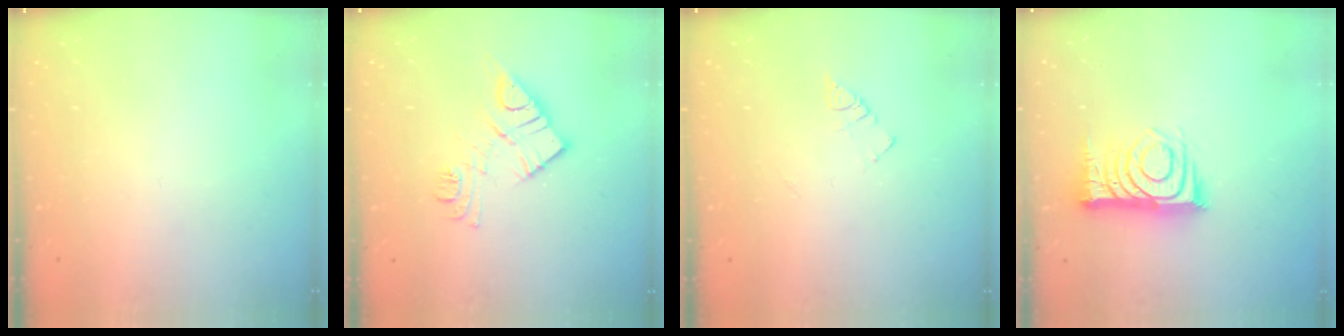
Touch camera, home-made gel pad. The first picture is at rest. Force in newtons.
{"total": 11.3, "press": 11.3, "slide": 0.3}
{"total": 4.0, "press": 4.0, "slide": 0.4}
{"total": 12.7, "press": 12.6, "slide": 0.9}